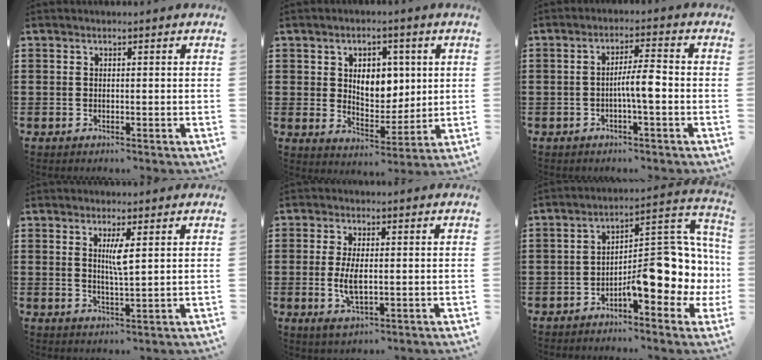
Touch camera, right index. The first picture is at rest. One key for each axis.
{"total": 6.4, "fx": 1.7, "fy": 4.6, "fz": 4.0, "tx": -0.073, "ty": 0.008, "tz": 0.025}
{"total": 4.7, "fx": -0.9, "fy": 0.6, "fz": 4.6, "tx": -0.082, "ty": 0.003, "tz": -0.020}
{"total": 3.2, "fx": 1.1, "fy": 0.3, "fz": 3.0, "tx": -0.061, "ty": 0.001, "tz": 0.016}
{"total": 4.9, "fx": -0.4, "fy": 1.9, "fz": 4.4, "tx": -0.103, "ty": -0.008, "tz": -0.013}
{"total": 10.2, "fx": -2.2, "fy": 3.9, "fz": 9.1, "tx": -0.117, "ty": -0.029, "tz": -0.049}